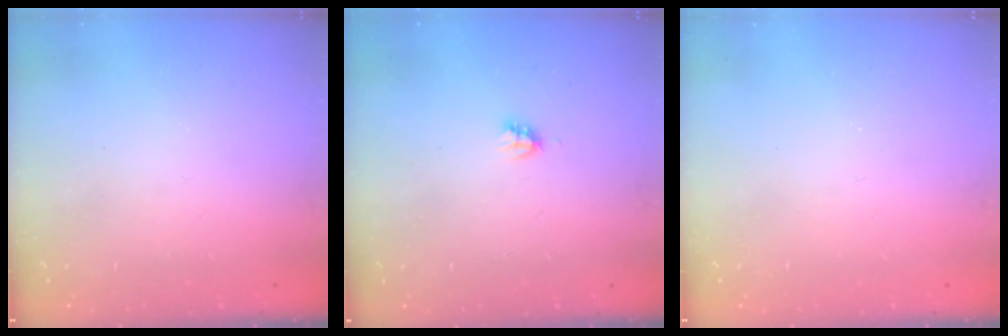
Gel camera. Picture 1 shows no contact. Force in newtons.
{"total": 2.7, "press": 2.7, "slide": 0.2}
{"total": 0.0}